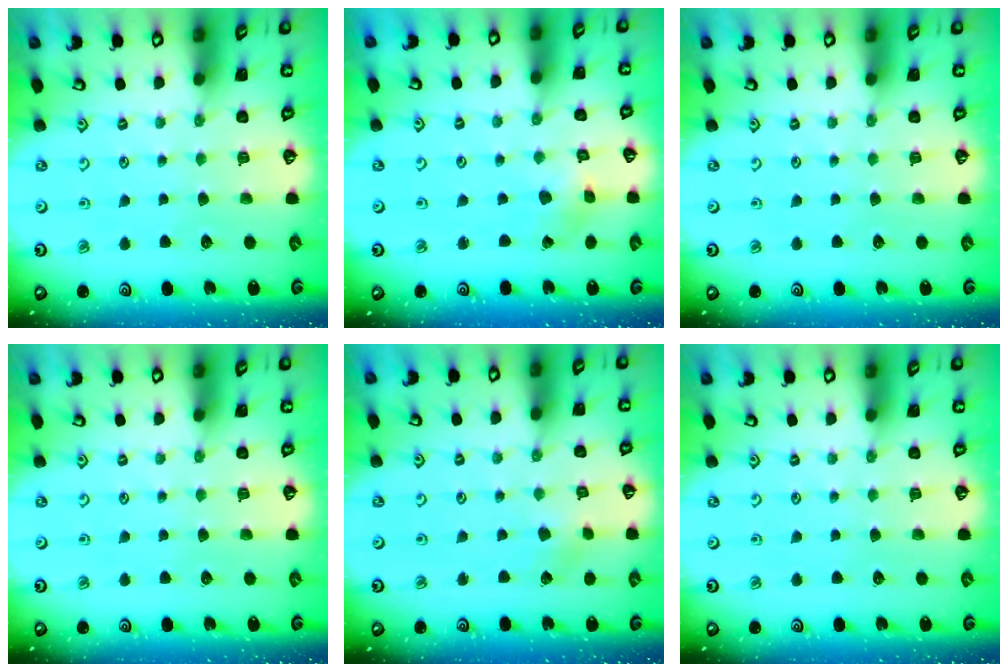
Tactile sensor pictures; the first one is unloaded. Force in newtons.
{"total": 1.4, "press": 1.4, "slide": 0.2}
{"total": 0.0}
{"total": 0.0}
{"total": 1.9, "press": 1.9, "slide": 0.2}
{"total": 0.0}